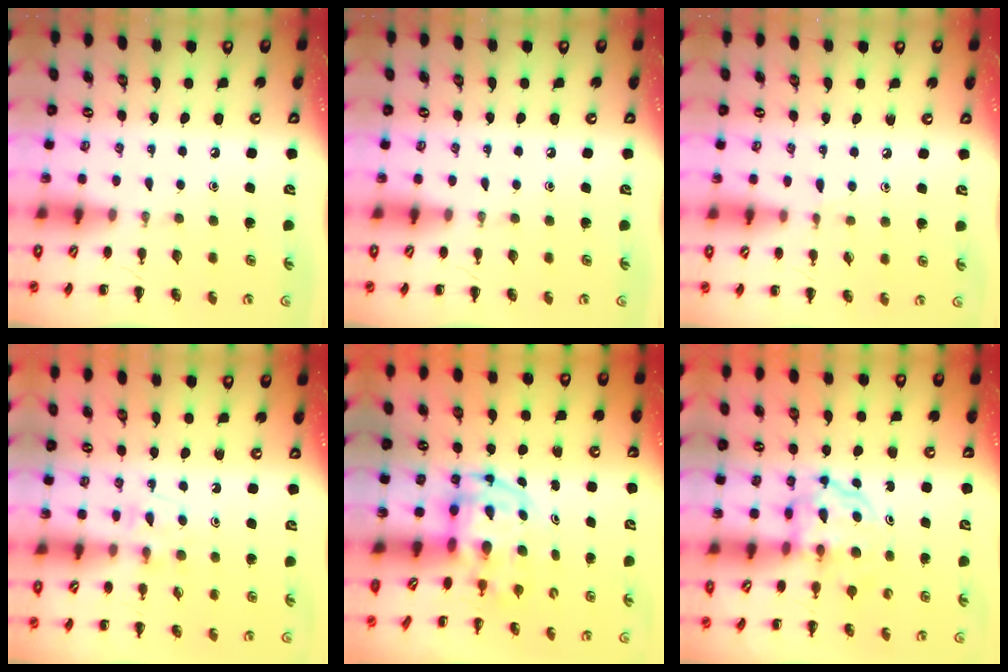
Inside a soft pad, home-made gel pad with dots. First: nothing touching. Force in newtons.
{"total": 0.0}
{"total": 4.7, "press": 4.3, "slide": 1.8}
{"total": 3.9, "press": 3.5, "slide": 1.6}
{"total": 3.8, "press": 3.7, "slide": 0.7}
{"total": 3.7, "press": 3.7, "slide": 0.2}